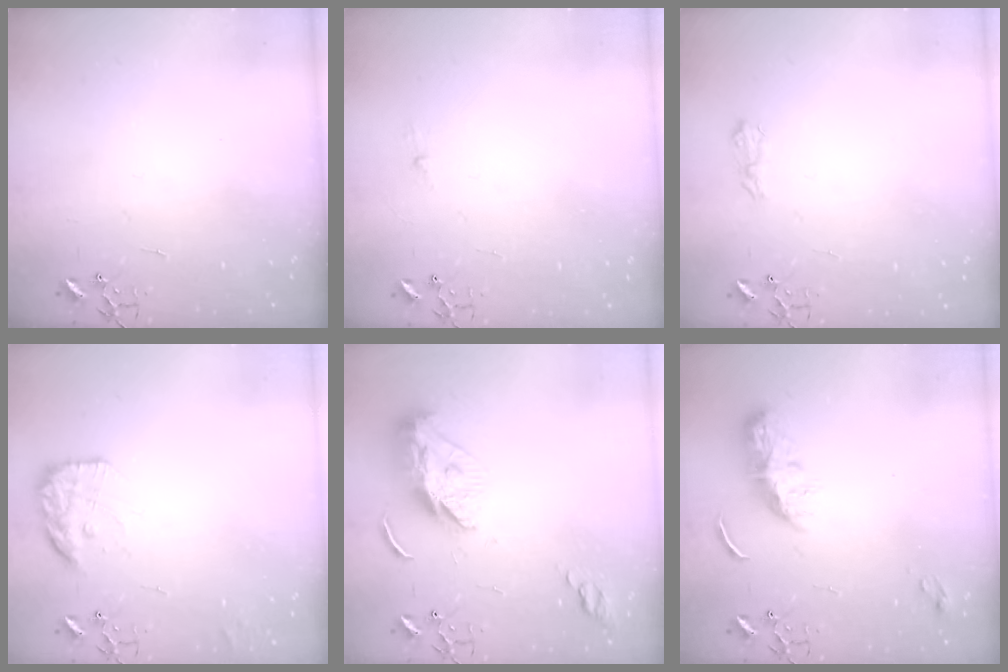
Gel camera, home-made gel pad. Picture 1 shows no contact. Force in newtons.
{"total": 2.6, "press": 2.5, "slide": 0.4}
{"total": 7.0, "press": 6.9, "slide": 0.9}
{"total": 14.0, "press": 14.0, "slide": 1.0}
{"total": 10.9, "press": 10.9, "slide": 0.9}
{"total": 8.2, "press": 8.2, "slide": 0.4}